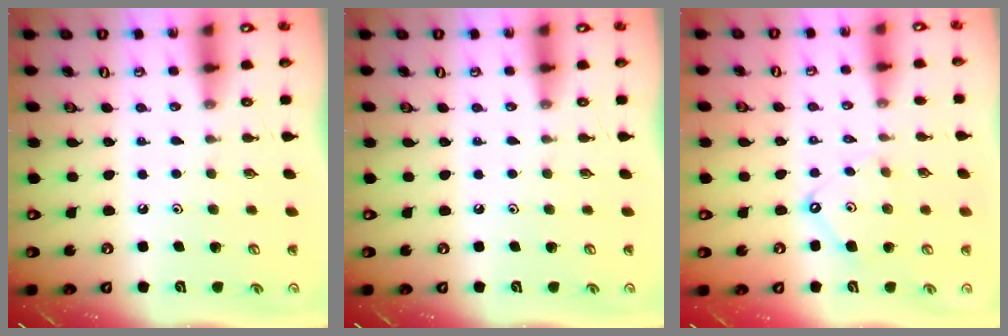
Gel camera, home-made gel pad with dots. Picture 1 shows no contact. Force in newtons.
{"total": 0.0}
{"total": 7.4, "press": 7.3, "slide": 0.7}